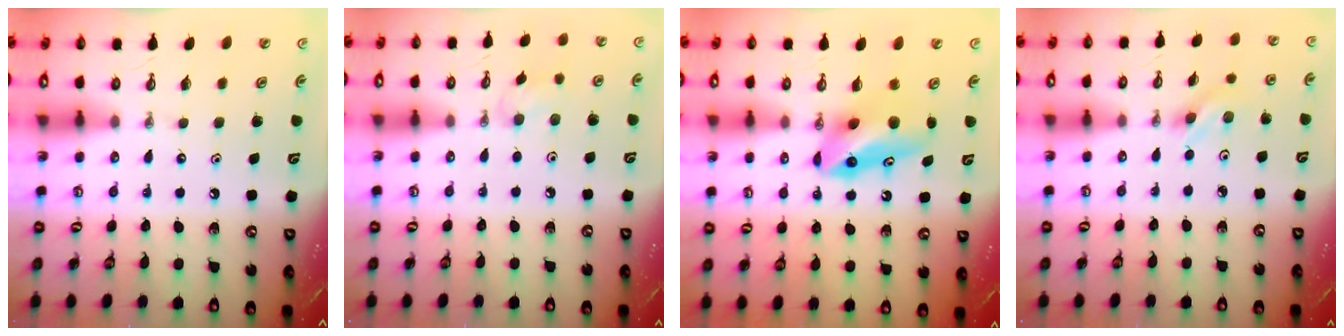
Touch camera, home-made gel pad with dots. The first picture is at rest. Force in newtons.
{"total": 6.4, "press": 6.1, "slide": 2.0}
{"total": 9.0, "press": 8.2, "slide": 3.9}
{"total": 2.8, "press": 2.5, "slide": 1.3}